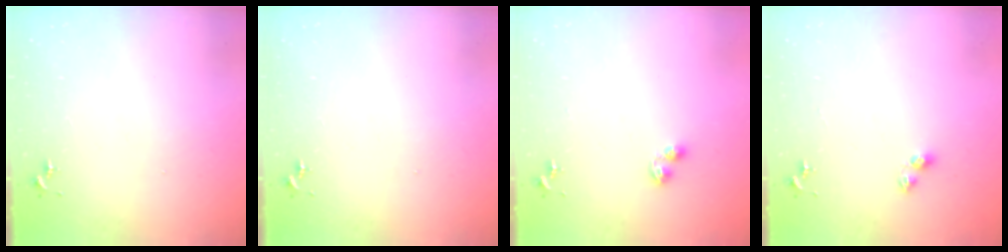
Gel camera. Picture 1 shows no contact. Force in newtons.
{"total": 0.0}
{"total": 5.5, "press": 5.5, "slide": 0.3}
{"total": 5.3, "press": 5.2, "slide": 0.8}